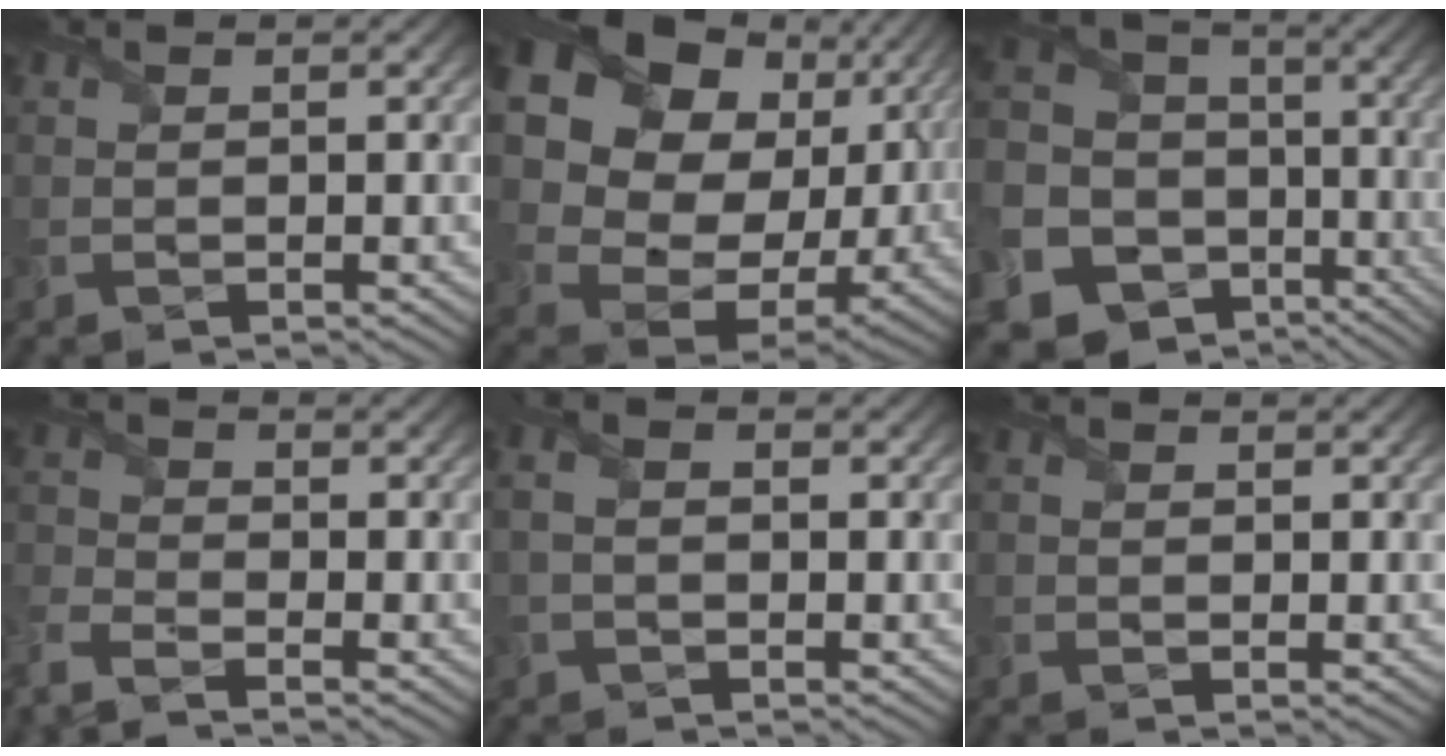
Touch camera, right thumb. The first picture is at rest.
{"total": 20.2, "force": [6.0, 15.1, 12.1], "torque": [-0.292, 0.010, 0.145]}
{"total": 19.6, "force": [-6.8, 16.7, 7.6], "torque": [-0.241, -0.037, -0.097]}
{"total": 5.1, "force": [-4.3, 1.7, 2.2], "torque": [-0.061, -0.015, -0.101]}
{"total": 2.9, "force": [0.0, 1.9, 2.2], "torque": [-0.042, 0.006, -0.005]}
{"total": 0.5, "force": [-0.2, 0.5, 0.2], "torque": [-0.005, -0.004, -0.003]}